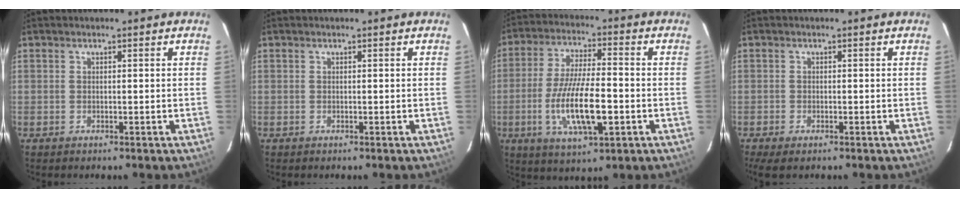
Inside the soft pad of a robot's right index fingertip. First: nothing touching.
{"total": 0.0}
{"total": 13.9, "force": [-3.8, 3.7, 12.8], "torque": [-0.253, -0.013, -0.065]}
{"total": 3.5, "force": [-2.4, 1.3, 2.2], "torque": [-0.052, -0.015, -0.043]}